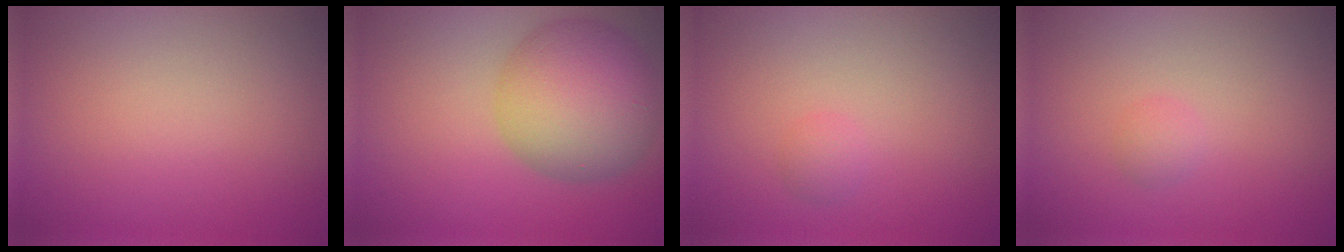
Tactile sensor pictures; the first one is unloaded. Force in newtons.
{"total": 8.1, "press": 8.1, "slide": 0.3}
{"total": 0.9, "press": 0.8, "slide": 0.0}
{"total": 0.9, "press": 0.9, "slide": 0.0}